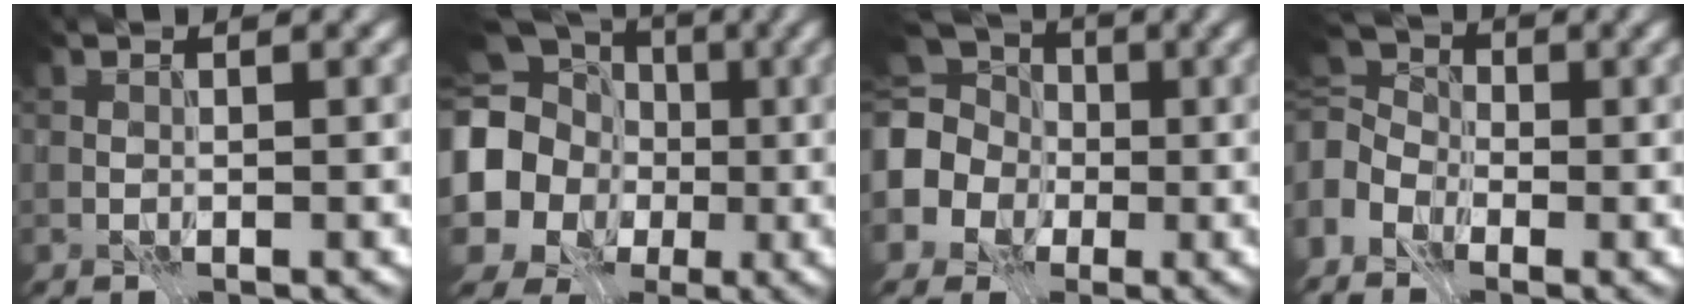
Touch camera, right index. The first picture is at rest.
{"total": 17.8, "force": [0.6, 16.6, 6.5], "torque": [-0.195, 0.004, -0.037]}
{"total": 10.2, "force": [-0.3, 9.0, 4.7], "torque": [-0.105, 0.013, -0.050]}
{"total": 5.5, "force": [-2.4, 3.8, 3.3], "torque": [-0.081, -0.001, -0.063]}